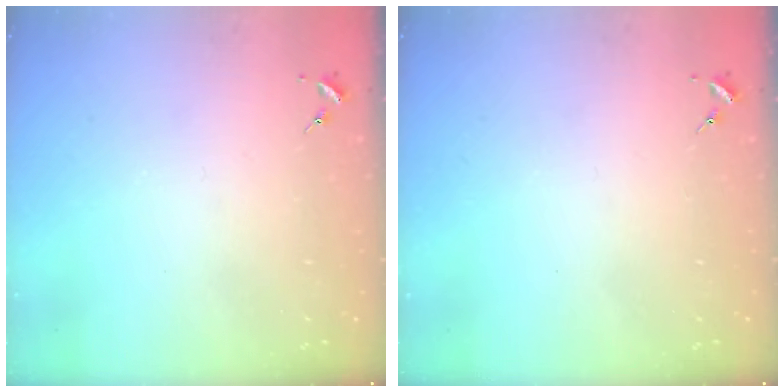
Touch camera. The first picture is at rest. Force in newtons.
{"total": 0.0}